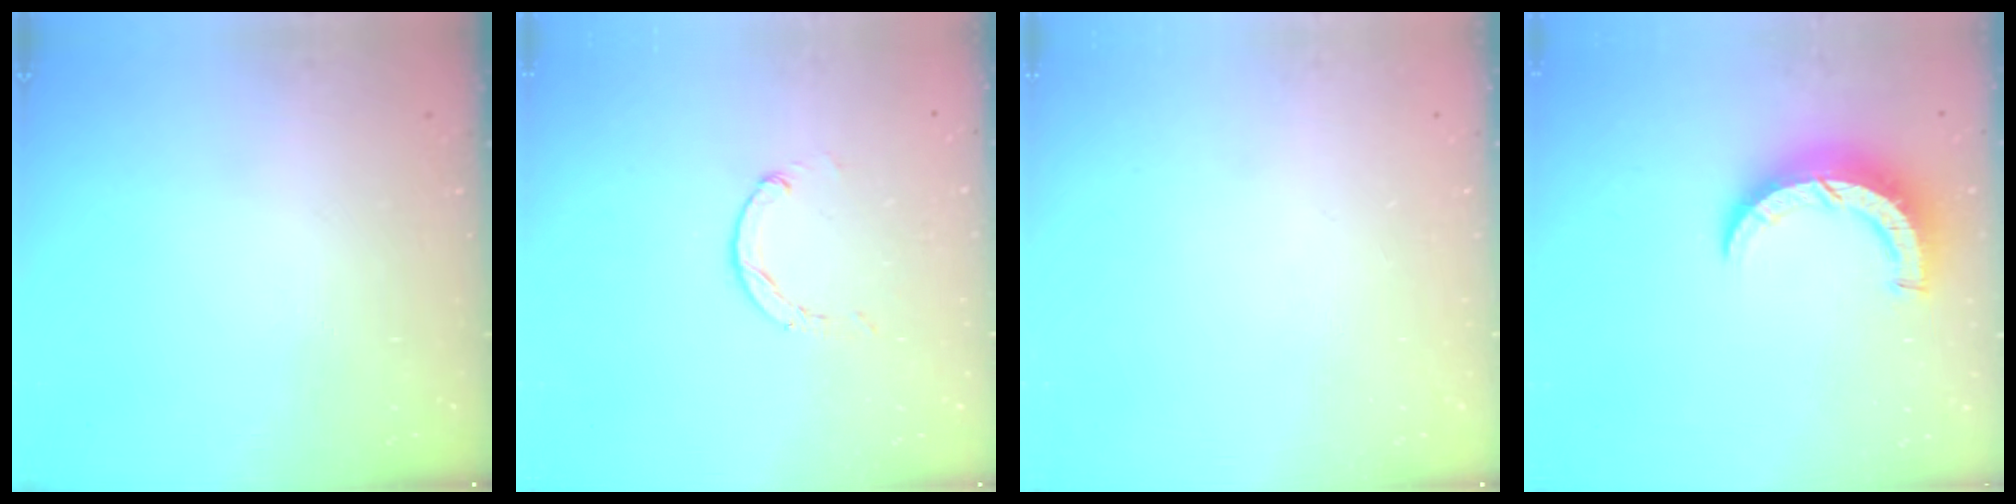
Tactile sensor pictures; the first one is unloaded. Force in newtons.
{"total": 0.8, "press": 0.8, "slide": 0.2}
{"total": 0.0}
{"total": 8.0, "press": 7.9, "slide": 0.9}